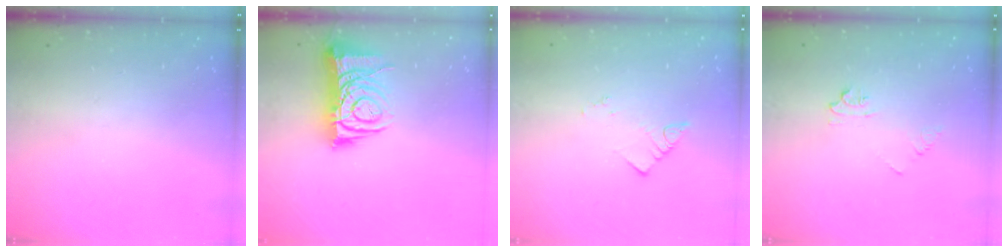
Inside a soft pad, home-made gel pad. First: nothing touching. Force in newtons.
{"total": 9.5, "press": 9.4, "slide": 1.1}
{"total": 3.7, "press": 3.7, "slide": 0.5}
{"total": 5.0, "press": 4.9, "slide": 0.6}